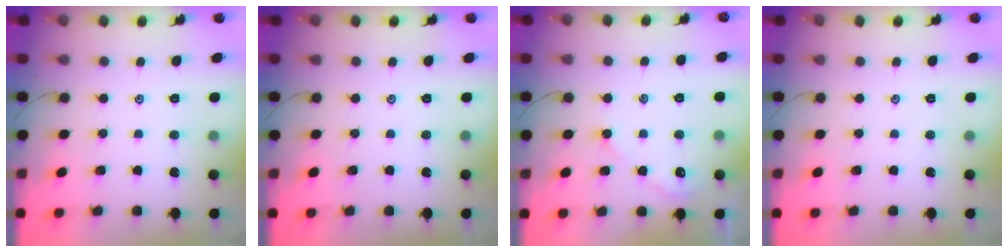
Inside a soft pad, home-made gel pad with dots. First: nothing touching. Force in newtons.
{"total": 0.0}
{"total": 2.5, "press": 2.4, "slide": 0.4}
{"total": 0.0}